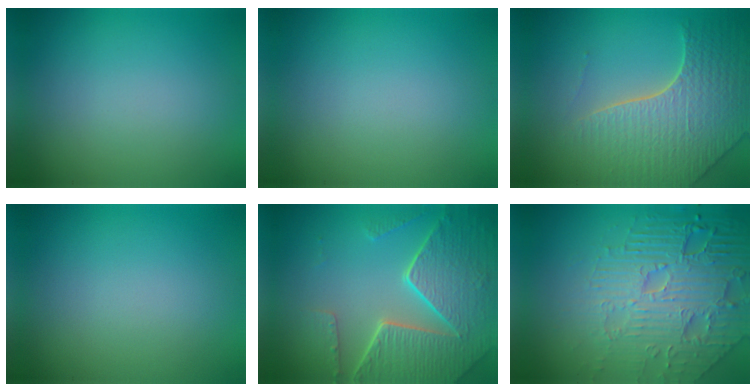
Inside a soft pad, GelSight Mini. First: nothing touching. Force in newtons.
{"total": 0.0}
{"total": 6.8, "press": 5.5, "slide": 3.9}
{"total": 0.0}
{"total": 7.8, "press": 5.6, "slide": 5.4}
{"total": 8.7, "press": 6.2, "slide": 6.1}